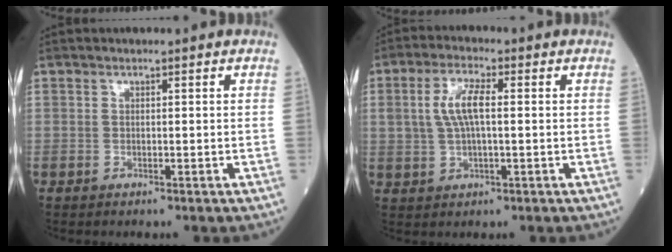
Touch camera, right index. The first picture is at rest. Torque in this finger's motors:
{"motor_torque": [0.14, 0.01, 0.14, 0.08]}